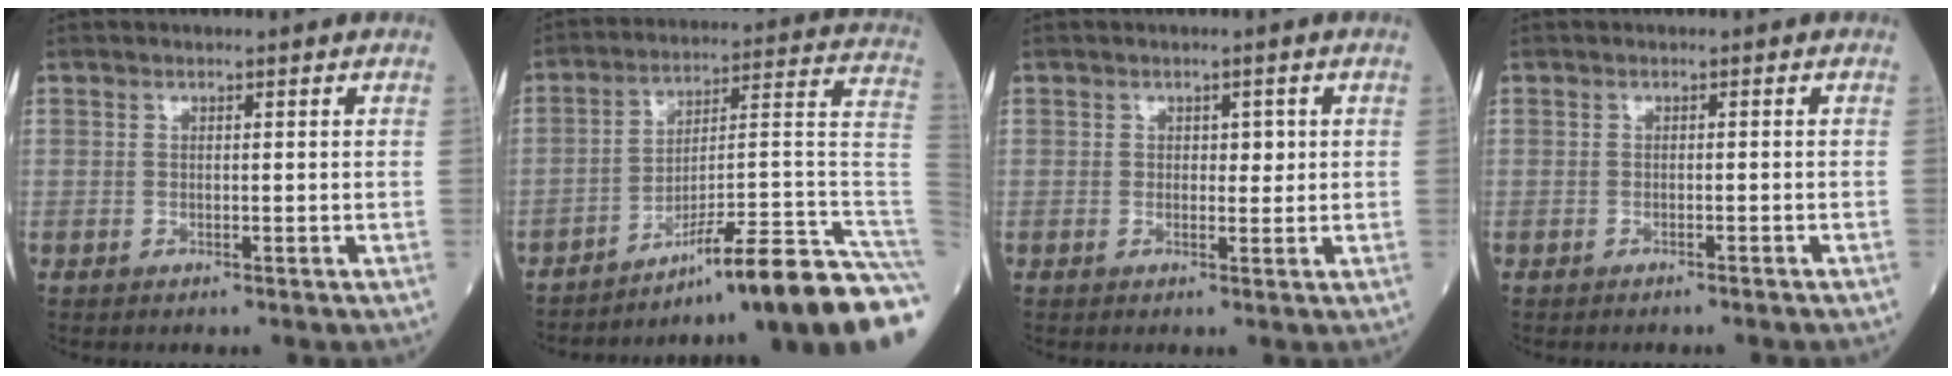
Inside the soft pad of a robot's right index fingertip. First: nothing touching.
{"total": 21.4, "force": [-15.8, -1.3, 14.4], "torque": [-0.116, 0.026, -0.243]}
{"total": 1.8, "force": [0.5, 1.2, 1.3], "torque": [-0.011, -0.001, 0.006]}
{"total": 1.6, "force": [-1.5, -0.1, 0.6], "torque": [-0.012, 0.001, -0.016]}